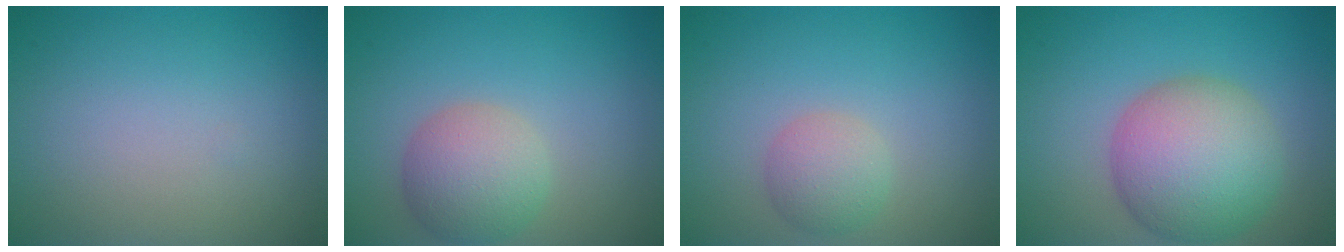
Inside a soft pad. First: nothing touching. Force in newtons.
{"total": 4.6, "press": 4.6, "slide": 0.2}
{"total": 2.7, "press": 2.6, "slide": 0.2}
{"total": 8.5, "press": 8.4, "slide": 0.3}